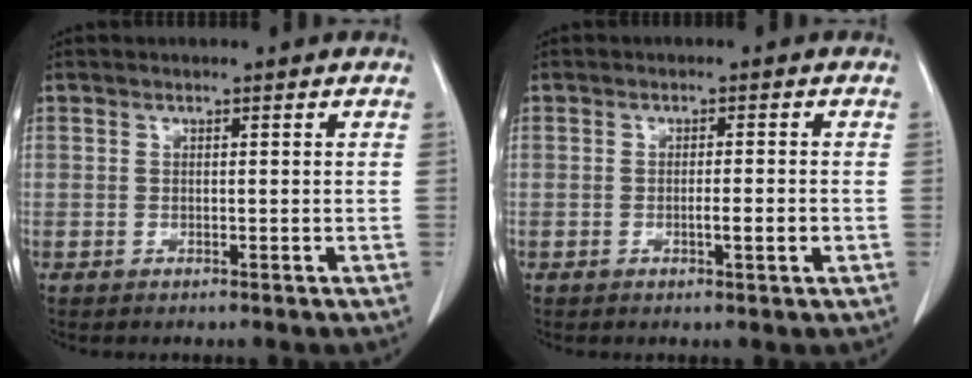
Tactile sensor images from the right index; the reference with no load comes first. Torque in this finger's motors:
{"motor_torque": [0.61, -0.26, 0.30, 0.06]}